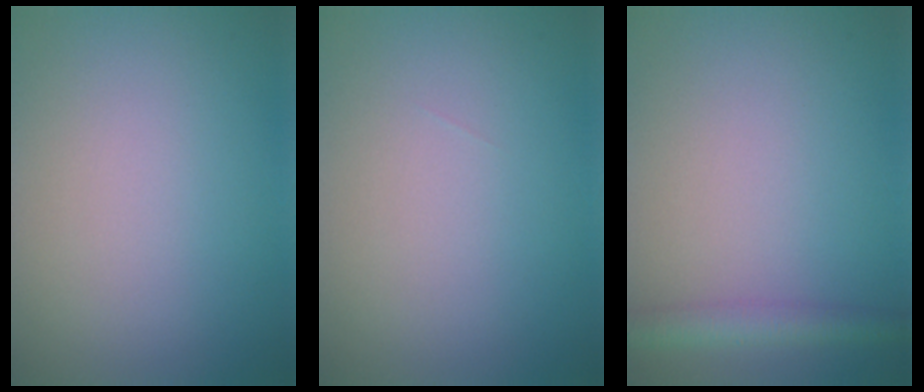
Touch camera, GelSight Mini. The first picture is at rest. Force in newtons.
{"total": 0.0}
{"total": 3.0, "press": 3.0, "slide": 0.1}